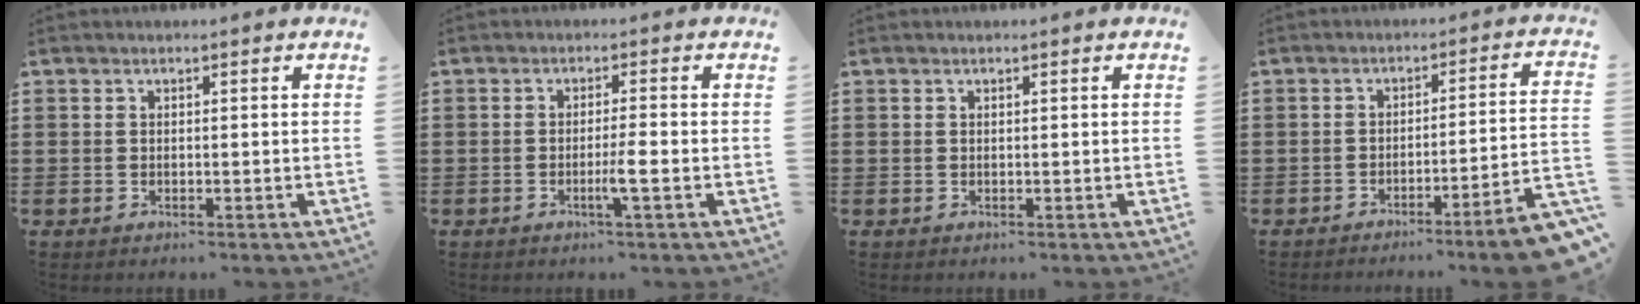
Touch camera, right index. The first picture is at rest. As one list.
[{"total": 3.3, "force": [-1.2, -0.2, 3.0], "torque": [-0.057, -0.009, -0.026]}, {"total": 0.0}, {"total": 6.4, "force": [-4.5, -0.5, 4.5], "torque": [-0.073, -0.017, -0.088]}]